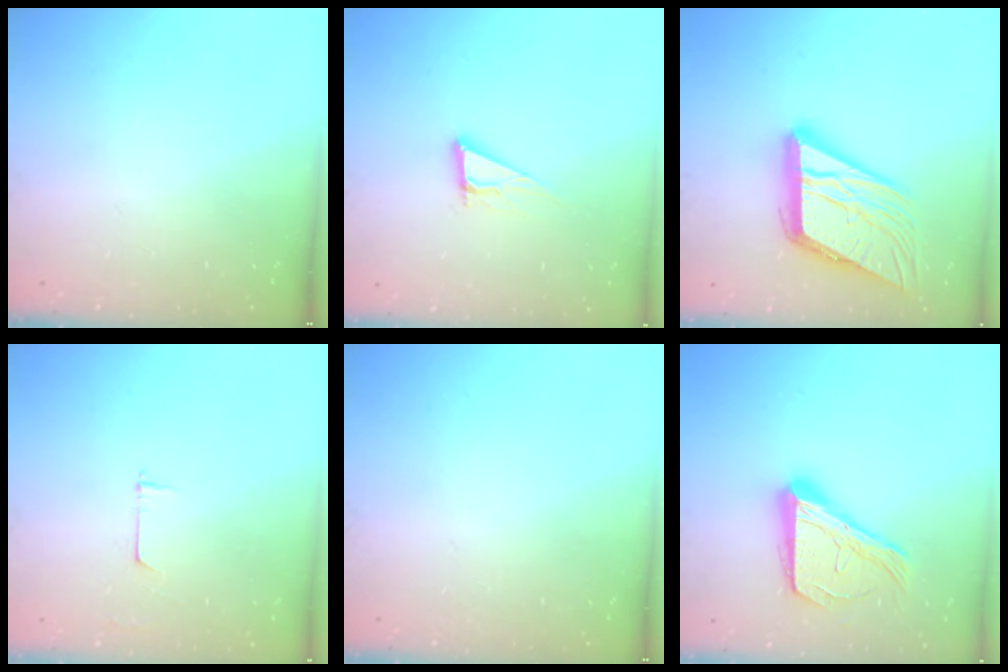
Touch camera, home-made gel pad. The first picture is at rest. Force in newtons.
{"total": 7.6, "press": 7.3, "slide": 2.3}
{"total": 20.0, "press": 19.7, "slide": 3.6}
{"total": 4.6, "press": 4.6, "slide": 0.4}
{"total": 0.0}
{"total": 17.3, "press": 17.2, "slide": 1.0}